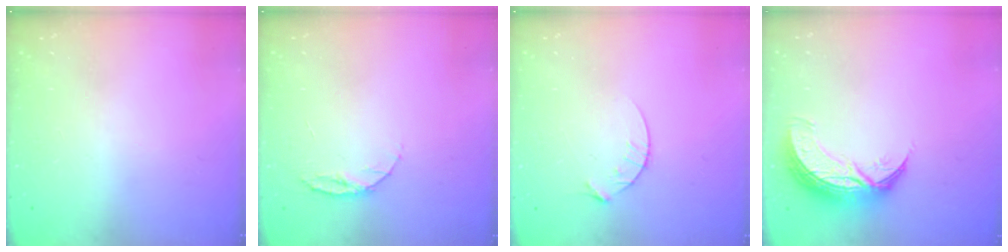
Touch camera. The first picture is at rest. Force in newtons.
{"total": 5.4, "press": 5.3, "slide": 0.6}
{"total": 4.8, "press": 4.8, "slide": 0.6}
{"total": 10.3, "press": 10.2, "slide": 0.7}